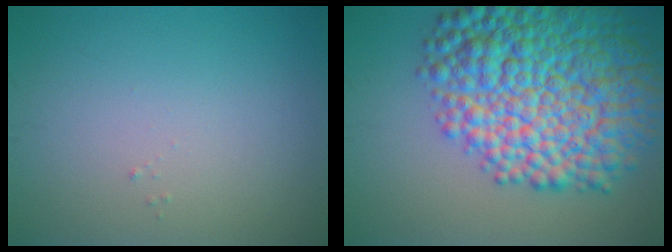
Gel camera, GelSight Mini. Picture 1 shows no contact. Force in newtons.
{"total": 13.4, "press": 13.4, "slide": 0.0}